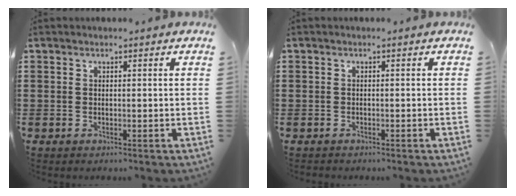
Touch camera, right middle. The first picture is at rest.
{"total": 0.9, "force": [-0.7, 0.6, -0.1], "torque": [0.001, 0.004, -0.016]}